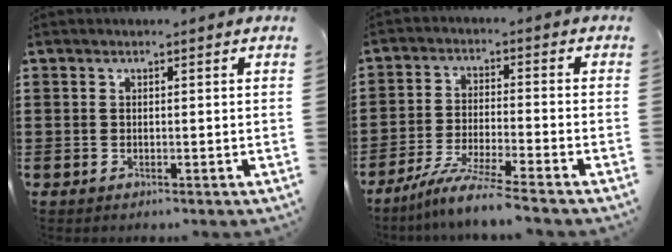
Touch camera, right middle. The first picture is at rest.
{"total": 6.5, "force": [-5.5, -0.6, 3.4], "torque": [-0.071, -0.020, -0.106]}